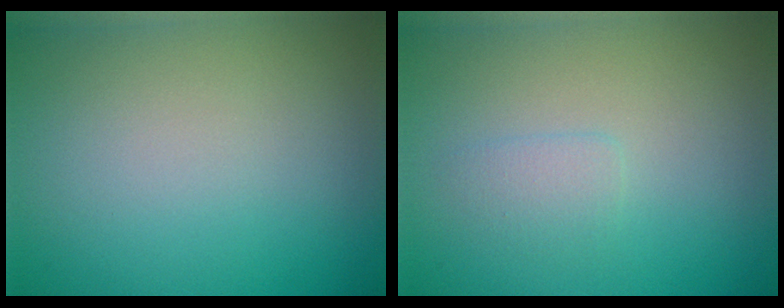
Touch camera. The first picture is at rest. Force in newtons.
{"total": 1.2, "press": 1.2, "slide": 0.1}